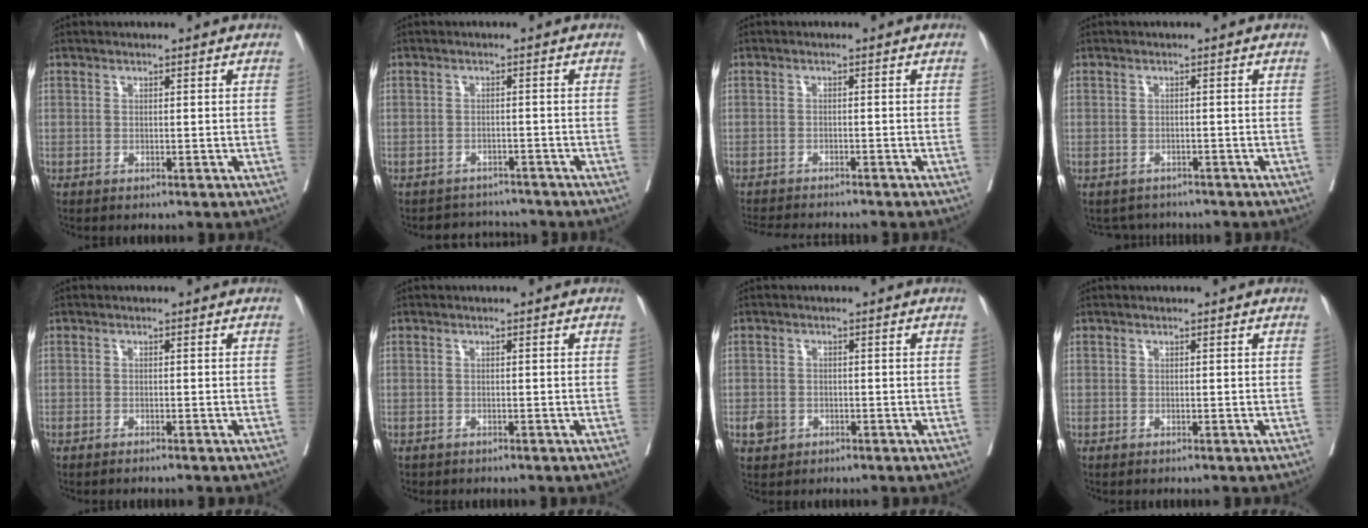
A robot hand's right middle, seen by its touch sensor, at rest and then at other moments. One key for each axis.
{"total": 4.1, "fx": -3.9, "fy": 1.0, "fz": -0.8, "tx": 0.014, "ty": 0.009, "tz": -0.057}
{"total": 7.5, "fx": -7.1, "fy": 0.6, "fz": 2.4, "tx": -0.030, "ty": -0.009, "tz": -0.107}
{"total": 3.2, "fx": -2.9, "fy": 1.2, "fz": -0.4, "tx": 0.007, "ty": 0.000, "tz": -0.044}
{"total": 1.7, "fx": -1.4, "fy": 0.1, "fz": 0.8, "tx": -0.014, "ty": -0.002, "tz": -0.018}
{"total": 0.6, "fx": -0.5, "fy": 0.3, "fz": 0.0, "tx": -0.010, "ty": 0.001, "tz": -0.012}
{"total": 2.4, "fx": -1.1, "fy": 2.0, "fz": 0.9, "tx": -0.016, "ty": 0.005, "tz": -0.013}
{"total": 0.0}